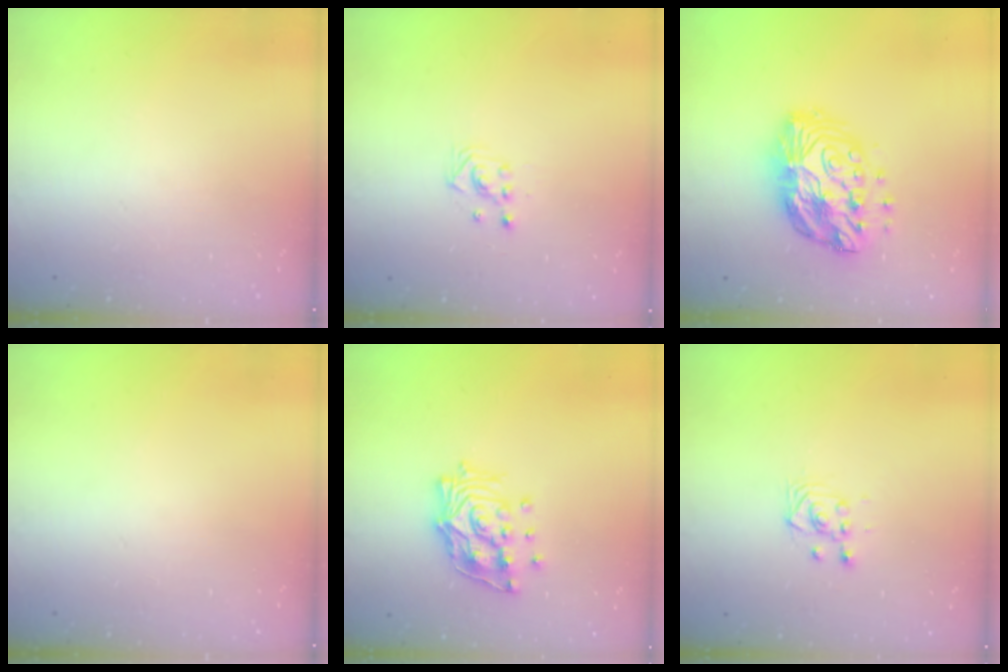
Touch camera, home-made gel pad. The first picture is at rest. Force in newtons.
{"total": 2.2, "press": 2.2, "slide": 0.2}
{"total": 15.7, "press": 15.6, "slide": 1.2}
{"total": 0.0}
{"total": 15.1, "press": 15.0, "slide": 1.8}
{"total": 2.9, "press": 2.9, "slide": 0.6}